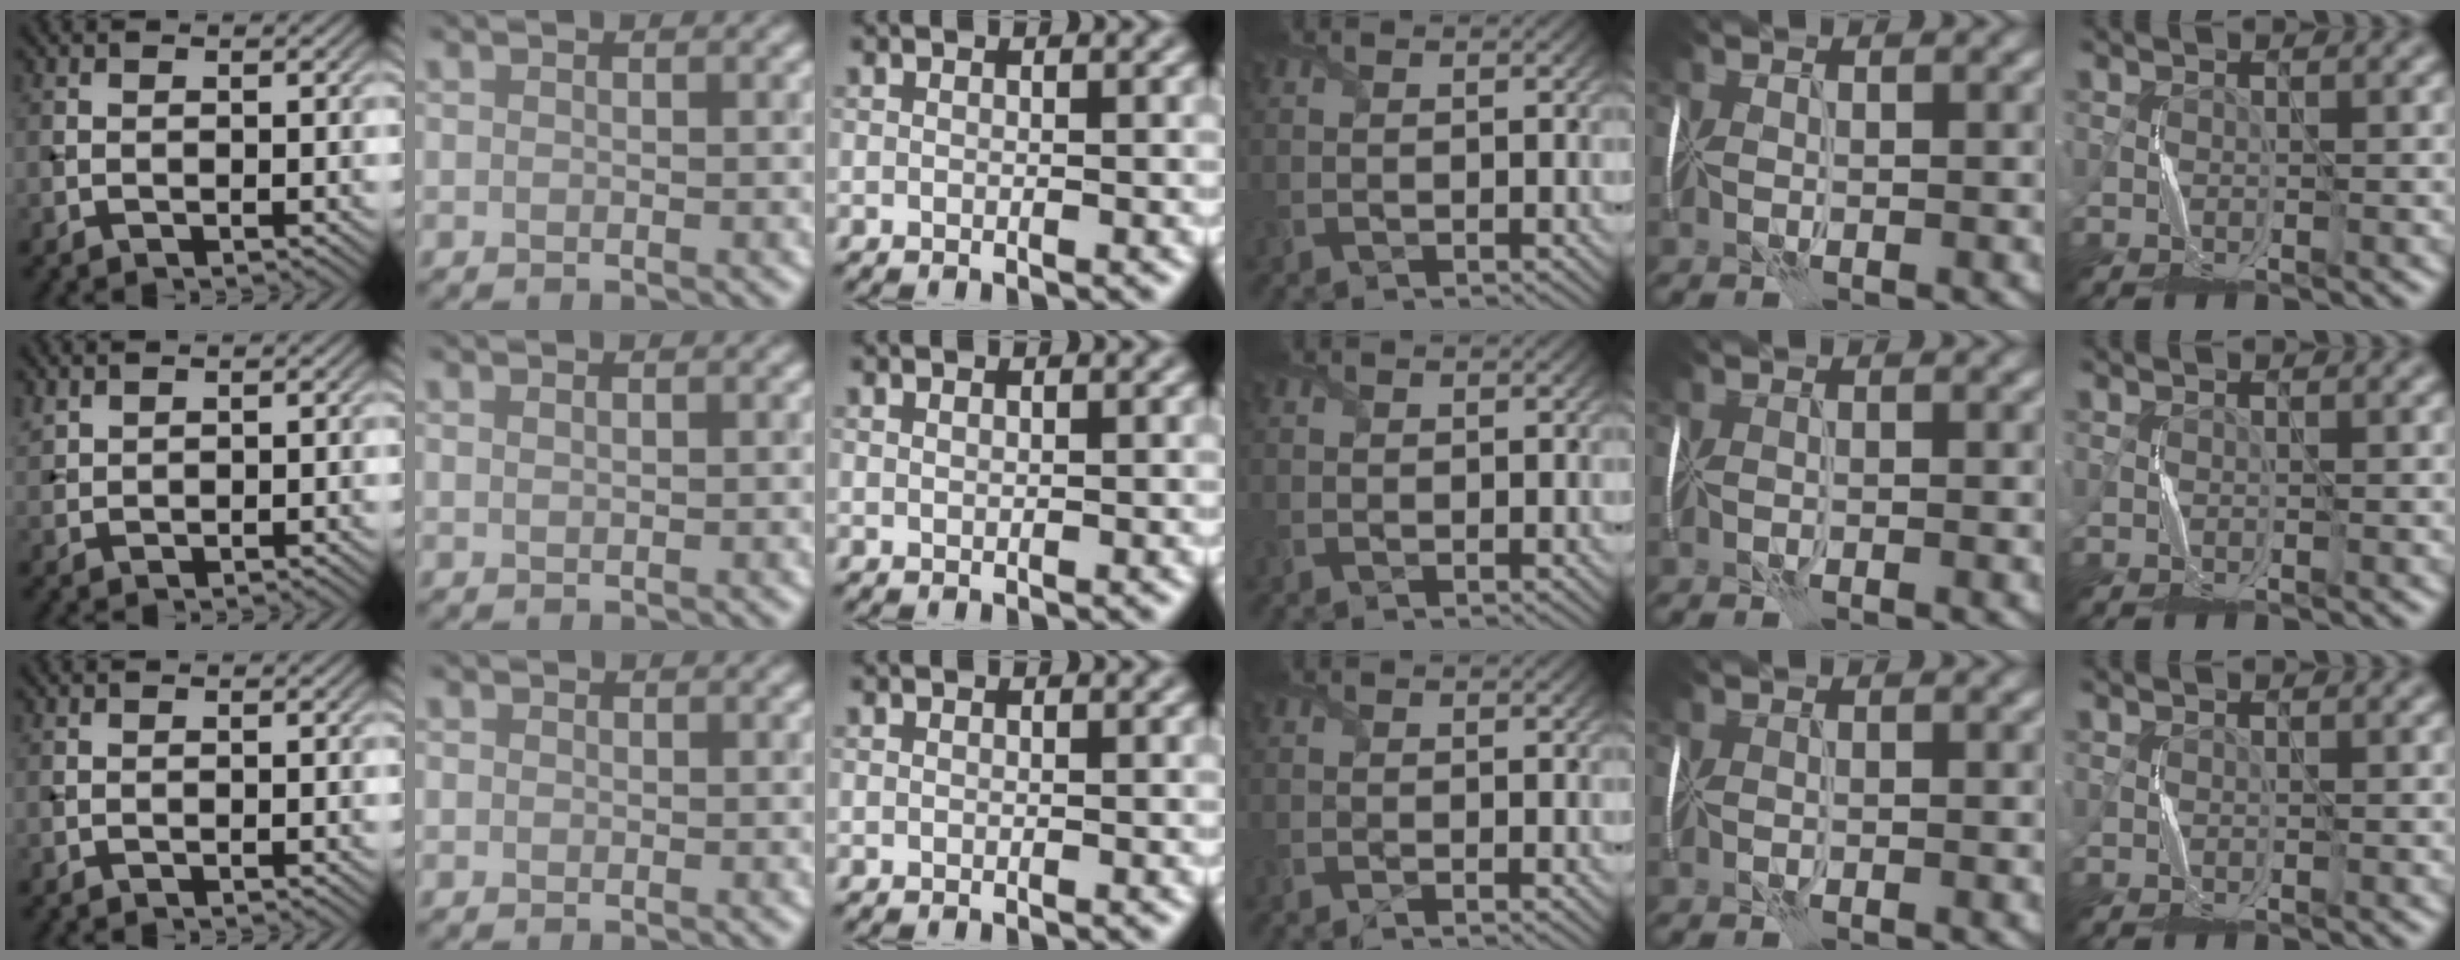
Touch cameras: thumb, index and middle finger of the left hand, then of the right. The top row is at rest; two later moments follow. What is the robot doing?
{"motion": "fold", "object": "wrapping paper"}